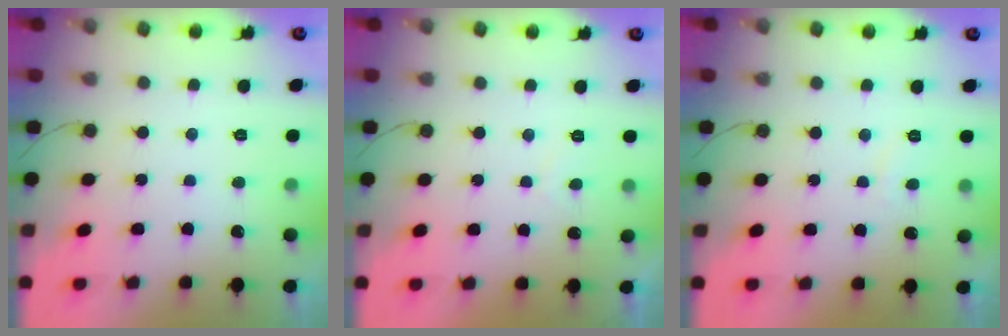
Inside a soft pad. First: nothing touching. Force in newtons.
{"total": 0.6, "press": 0.0, "slide": 0.6}
{"total": 1.6, "press": 1.5, "slide": 0.6}